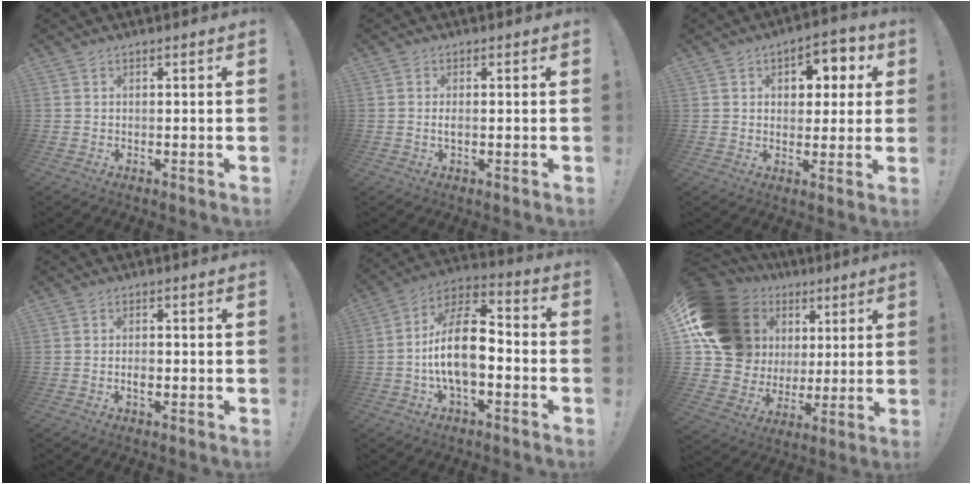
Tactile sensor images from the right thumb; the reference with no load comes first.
{"total": 1.5, "force": [-0.2, 0.4, 1.4], "torque": [-0.020, -0.002, -0.006]}
{"total": 7.6, "force": [2.5, 5.8, 4.3], "torque": [-0.038, -0.016, 0.042]}
{"total": 1.9, "force": [-0.7, 0.9, 1.5], "torque": [-0.012, -0.003, -0.016]}
{"total": 16.1, "force": [-3.2, 7.9, 13.7], "torque": [-0.251, 0.018, -0.056]}
{"total": 18.8, "force": [7.8, 14.9, 8.4], "torque": [-0.132, -0.039, 0.178]}